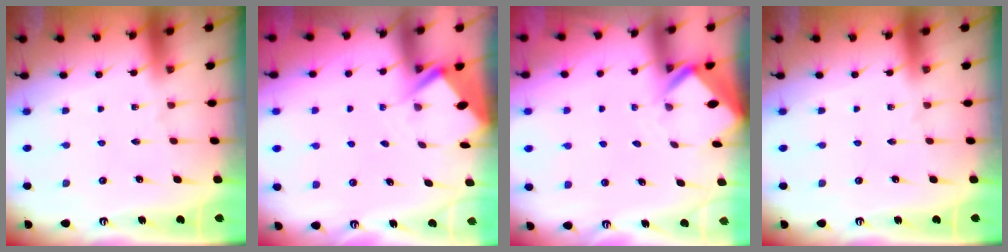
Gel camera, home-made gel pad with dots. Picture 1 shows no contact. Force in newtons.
{"total": 2.9, "press": 2.9, "slide": 0.4}
{"total": 2.9, "press": 2.9, "slide": 0.2}
{"total": 0.0}